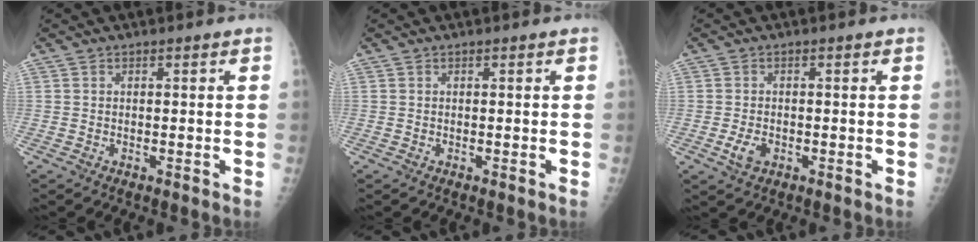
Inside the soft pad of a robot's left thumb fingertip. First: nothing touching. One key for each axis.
{"total": 0.0}
{"total": 2.9, "fx": -0.9, "fy": 1.9, "fz": 2.0, "tx": -0.038, "ty": 0.000, "tz": -0.014}